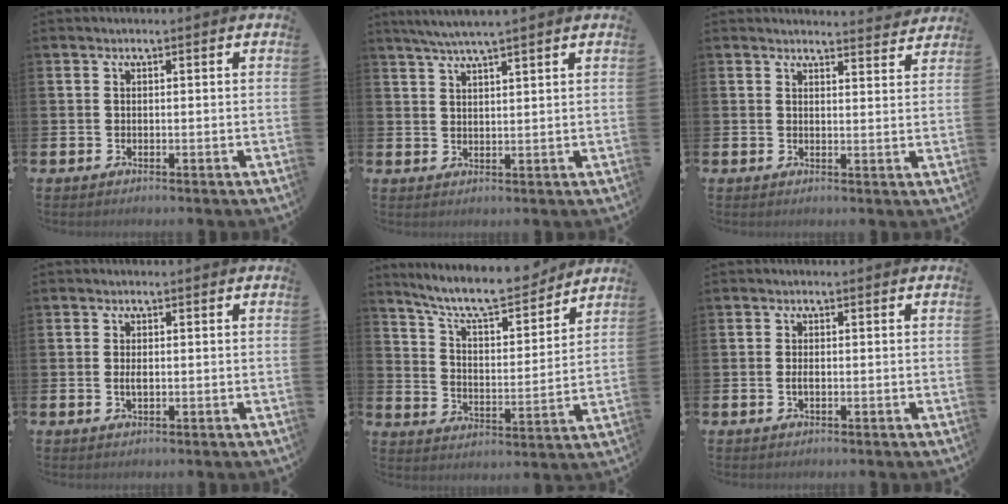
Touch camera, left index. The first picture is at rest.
{"total": 2.1, "force": [1.9, -0.1, 0.8], "torque": [-0.025, 0.002, 0.037]}
{"total": 3.2, "force": [3.1, 0.1, -0.1], "torque": [0.016, -0.029, 0.052]}
{"total": 1.4, "force": [0.0, 0.6, 1.3], "torque": [-0.024, 0.002, -0.002]}
{"total": 9.5, "force": [8.7, 1.6, 3.4], "torque": [-0.087, -0.065, 0.148]}
{"total": 1.1, "force": [-0.2, 0.4, 1.0], "torque": [-0.017, 0.000, -0.005]}